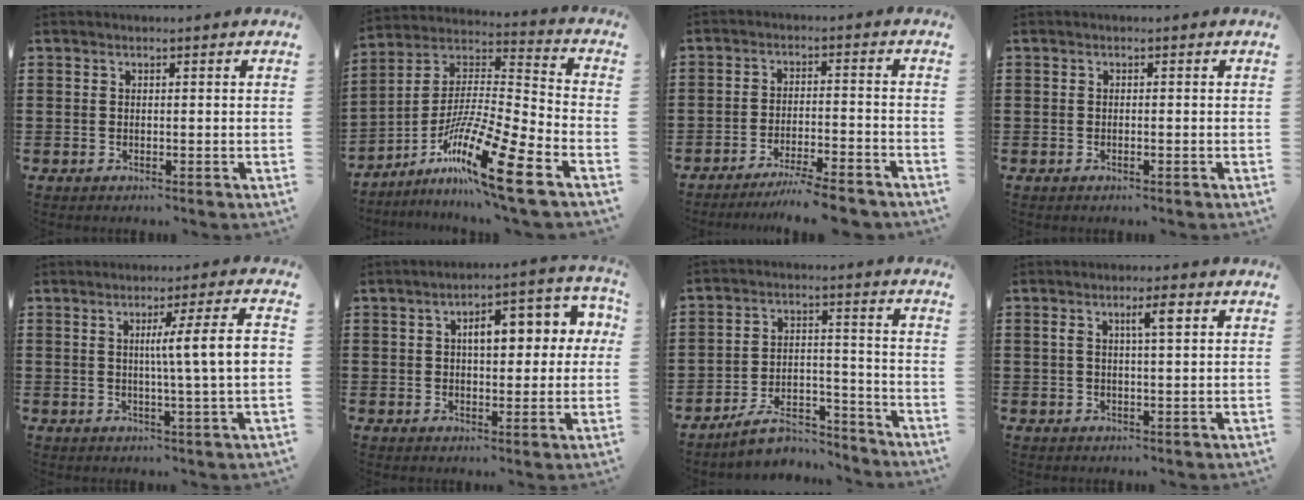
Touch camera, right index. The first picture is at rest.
{"total": 16.3, "force": [-10.3, 1.2, 12.6], "torque": [-0.233, 0.015, -0.186]}
{"total": 5.5, "force": [-4.9, -0.2, 2.4], "torque": [-0.048, -0.012, -0.096]}
{"total": 0.5, "force": [-0.2, 0.1, 0.4], "torque": [-0.008, -0.002, -0.004]}
{"total": 8.2, "force": [0.7, -0.4, 8.1], "torque": [-0.141, -0.007, 0.002]}
{"total": 7.4, "force": [1.6, 3.5, 6.3], "torque": [-0.096, -0.001, 0.016]}
{"total": 8.0, "force": [-7.0, 2.6, 2.9], "torque": [-0.048, 0.022, -0.132]}
{"total": 3.7, "force": [1.2, 0.7, 3.4], "torque": [-0.062, 0.004, 0.015]}